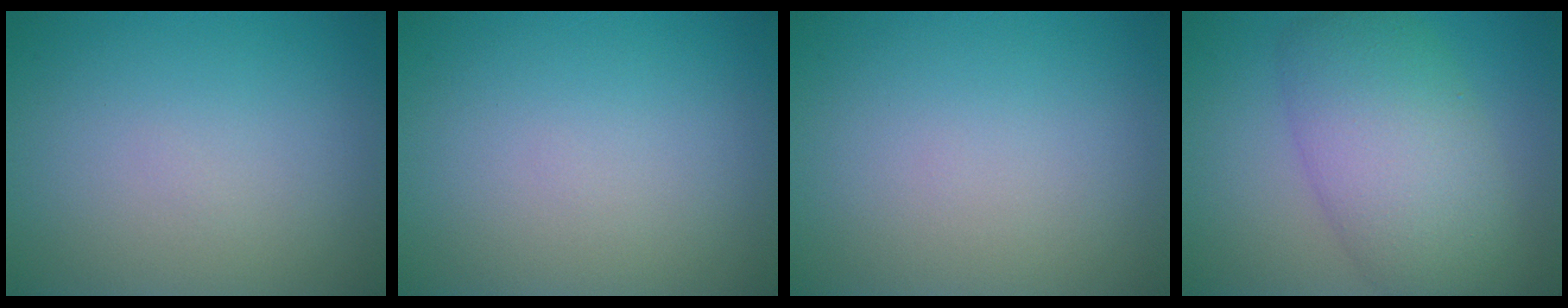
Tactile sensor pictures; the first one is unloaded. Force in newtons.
{"total": 0.0}
{"total": 0.0}
{"total": 7.9, "press": 7.9, "slide": 0.6}